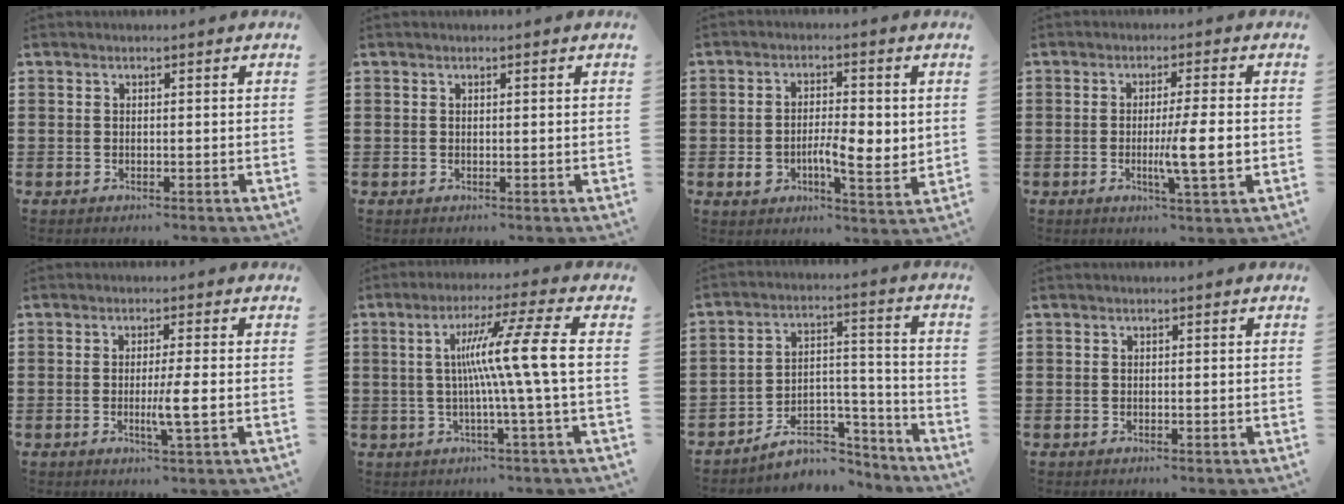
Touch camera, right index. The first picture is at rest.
{"total": 0.0}
{"total": 6.0, "force": [-1.0, 3.1, 5.1], "torque": [-0.075, 0.002, -0.021]}
{"total": 7.6, "force": [-1.1, 0.6, 7.5], "torque": [-0.123, -0.010, -0.018]}
{"total": 4.2, "force": [-0.7, -0.1, 4.1], "torque": [-0.070, -0.009, -0.015]}
{"total": 11.0, "force": [0.5, -1.1, 10.9], "torque": [-0.200, 0.000, -0.003]}
{"total": 8.3, "force": [-6.7, 3.7, 3.0], "torque": [-0.046, 0.030, -0.125]}
{"total": 0.0}